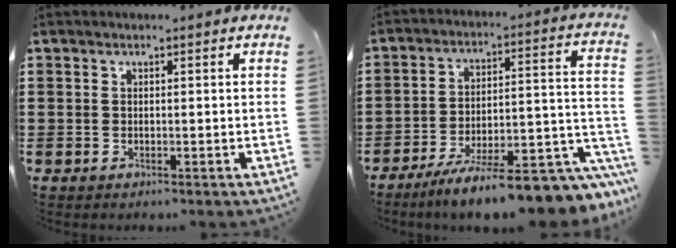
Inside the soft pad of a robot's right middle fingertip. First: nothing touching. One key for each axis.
{"total": 12.8, "fx": -9.9, "fy": 0.7, "fz": 8.1, "tx": -0.116, "ty": 0.020, "tz": -0.174}